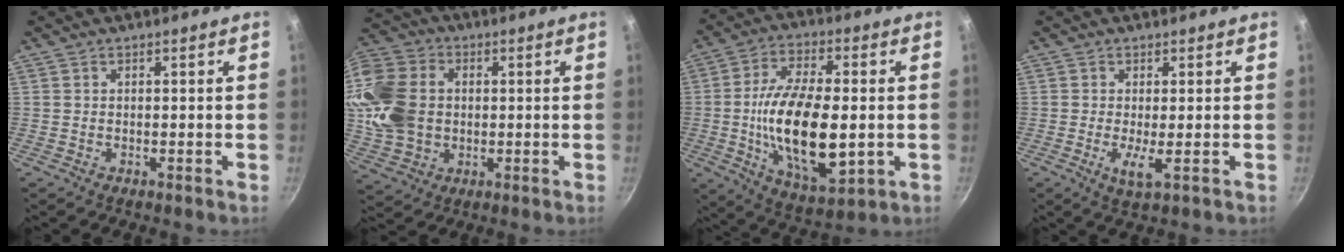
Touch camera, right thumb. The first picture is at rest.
{"total": 17.8, "force": [1.0, 13.9, 11.0], "torque": [-0.215, 0.014, 0.019]}
{"total": 19.7, "force": [-1.7, 9.1, 17.4], "torque": [-0.310, 0.001, -0.025]}
{"total": 3.3, "force": [-0.5, 0.6, 3.2], "torque": [-0.067, -0.011, -0.006]}